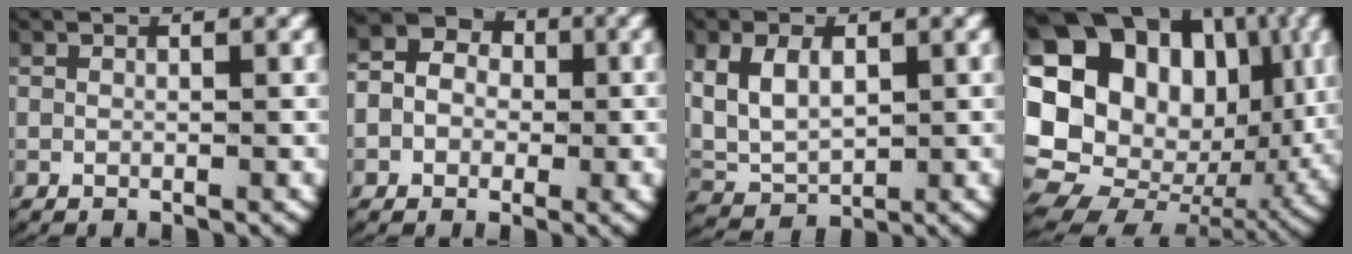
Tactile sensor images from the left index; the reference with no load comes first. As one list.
[{"total": 9.5, "force": [1.9, 7.8, 5.1], "torque": [-0.077, 0.020, 0.000]}, {"total": 8.0, "force": [0.1, 6.7, 4.4], "torque": [-0.120, -0.019, 0.009]}, {"total": 23.7, "force": [1.6, 19.4, 13.5], "torque": [-0.310, -0.049, 0.026]}]